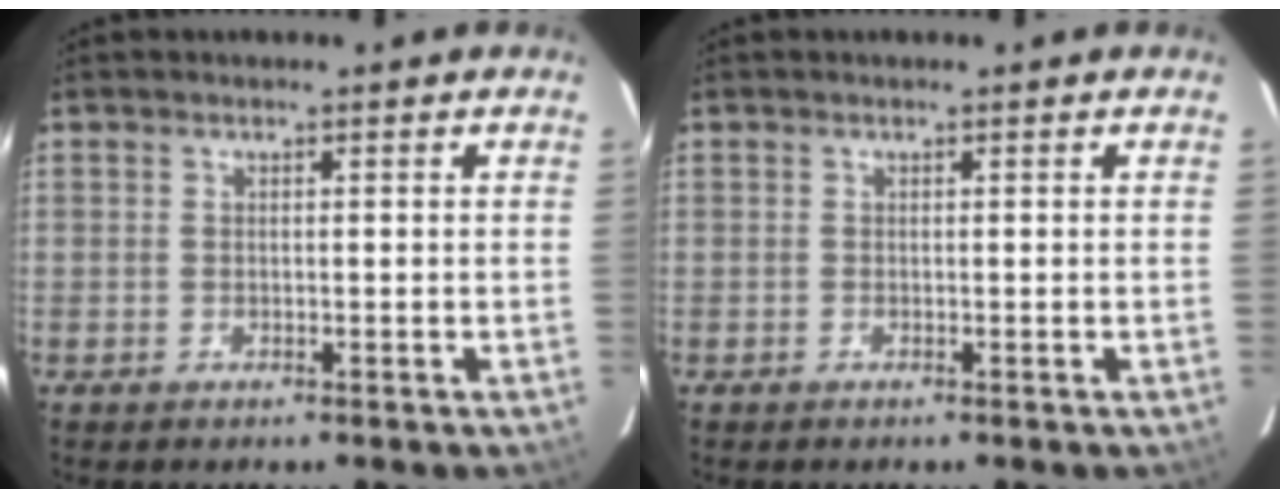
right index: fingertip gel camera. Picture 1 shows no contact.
{"total": 0.0}